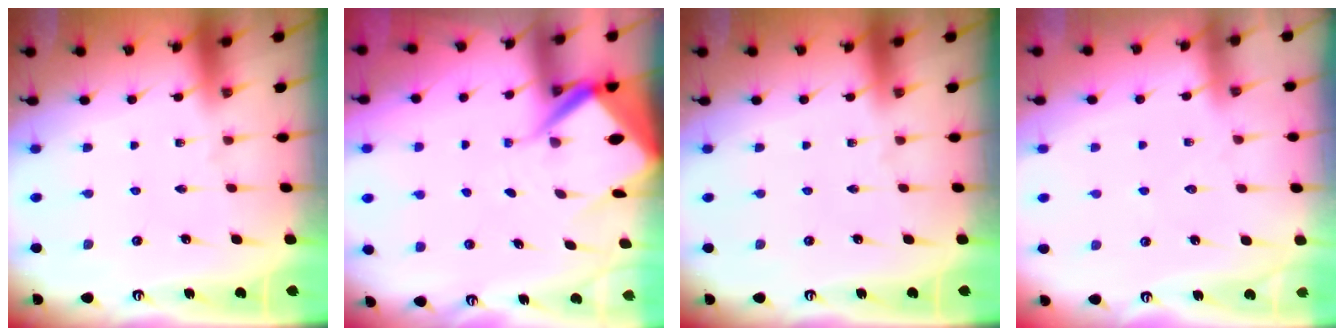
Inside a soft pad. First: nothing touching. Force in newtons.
{"total": 7.8, "press": 7.8, "slide": 0.7}
{"total": 0.0}
{"total": 5.3, "press": 5.2, "slide": 0.6}